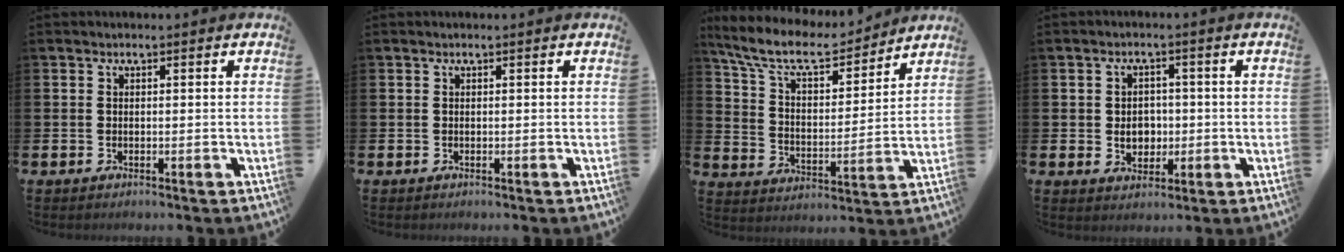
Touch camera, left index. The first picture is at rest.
{"total": 0.0}
{"total": 10.0, "force": [9.0, 2.6, 3.7], "torque": [-0.102, -0.055, 0.156]}
{"total": 3.4, "force": [-0.2, 2.9, 1.8], "torque": [-0.020, -0.002, -0.012]}